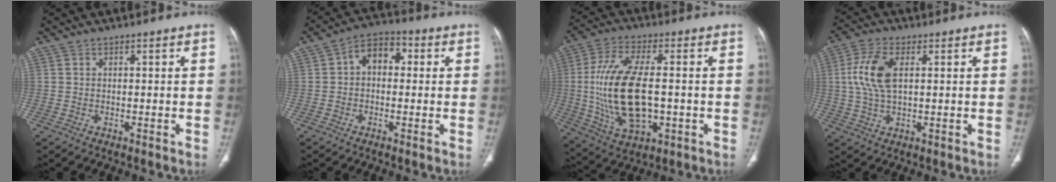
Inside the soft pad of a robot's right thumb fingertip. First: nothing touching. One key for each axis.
{"total": 7.0, "fx": 0.8, "fy": 4.9, "fz": 4.9, "tx": -0.055, "ty": 0.025, "tz": 0.002}
{"total": 18.4, "fx": -0.9, "fy": 8.8, "fz": 16.1, "tx": -0.324, "ty": 0.001, "tz": -0.006}
{"total": 9.1, "fx": 1.7, "fy": 4.6, "fz": 7.6, "tx": -0.172, "ty": 0.006, "tz": 0.034}